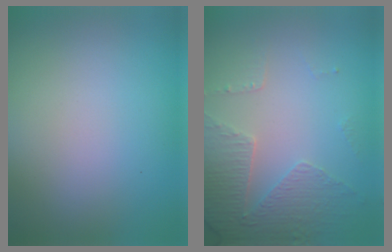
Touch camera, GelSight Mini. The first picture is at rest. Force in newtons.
{"total": 4.6, "press": 3.4, "slide": 3.1}